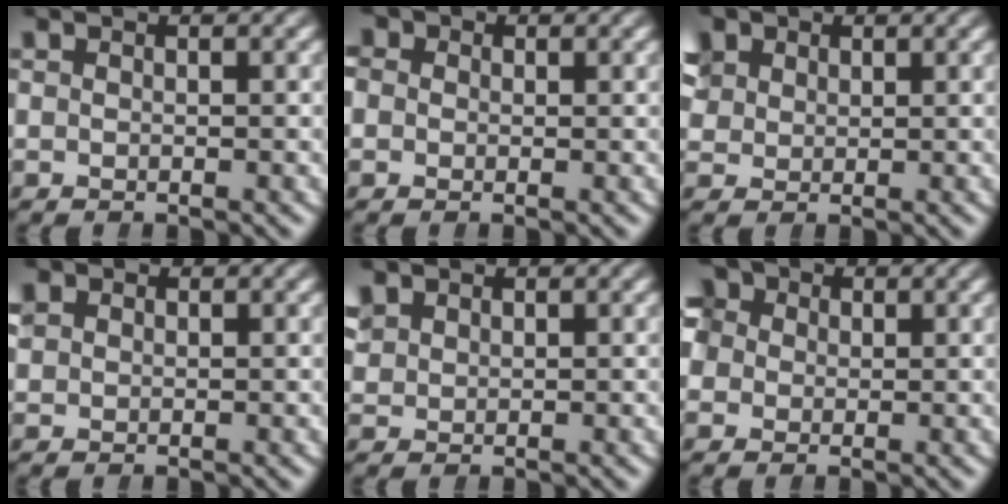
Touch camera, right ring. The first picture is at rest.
{"total": 4.5, "force": [0.3, 4.1, 1.7], "torque": [-0.042, 0.004, -0.006]}
{"total": 5.8, "force": [2.8, 4.4, 2.5], "torque": [-0.052, 0.009, 0.044]}
{"total": 2.2, "force": [0.8, 1.9, 0.9], "torque": [-0.018, 0.002, 0.018]}
{"total": 2.3, "force": [1.3, 1.8, 0.7], "torque": [-0.017, 0.005, 0.028]}
{"total": 9.3, "force": [1.9, 7.9, 4.5], "torque": [-0.094, 0.005, 0.018]}